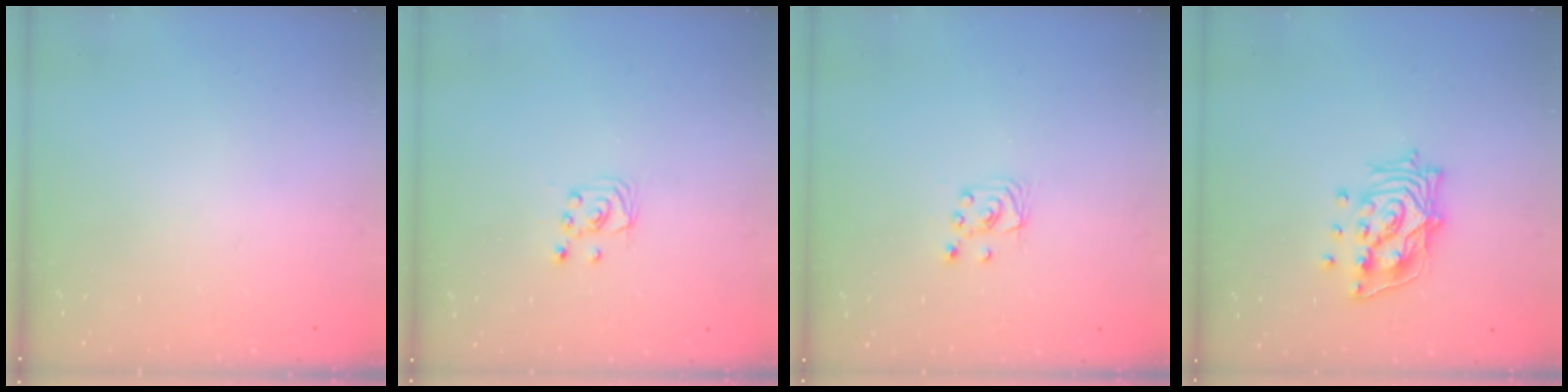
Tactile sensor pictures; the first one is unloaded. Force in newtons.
{"total": 2.4, "press": 2.4, "slide": 0.2}
{"total": 2.7, "press": 2.7, "slide": 0.2}
{"total": 12.7, "press": 12.6, "slide": 1.3}